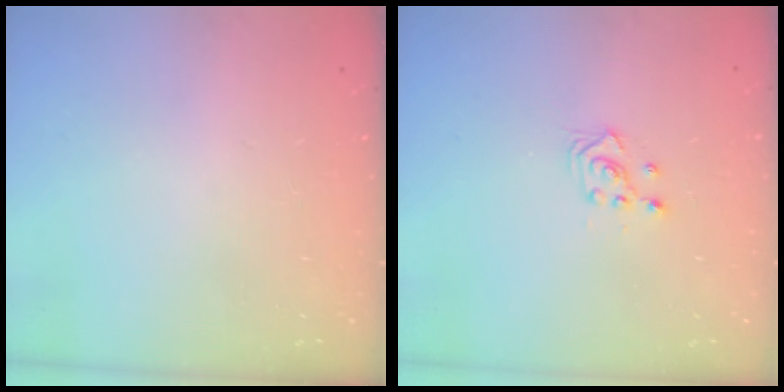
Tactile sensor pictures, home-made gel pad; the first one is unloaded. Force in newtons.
{"total": 2.9, "press": 2.9, "slide": 0.2}